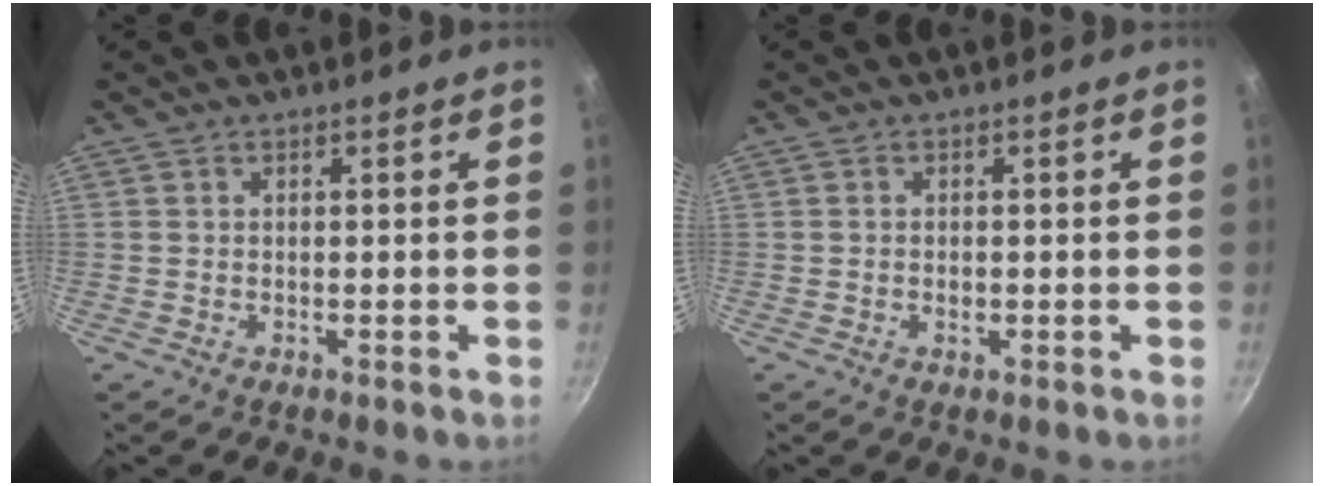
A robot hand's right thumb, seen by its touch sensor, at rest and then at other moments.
{"total": 1.2, "force": [-0.4, 0.7, 0.8], "torque": [-0.014, 0.000, -0.007]}